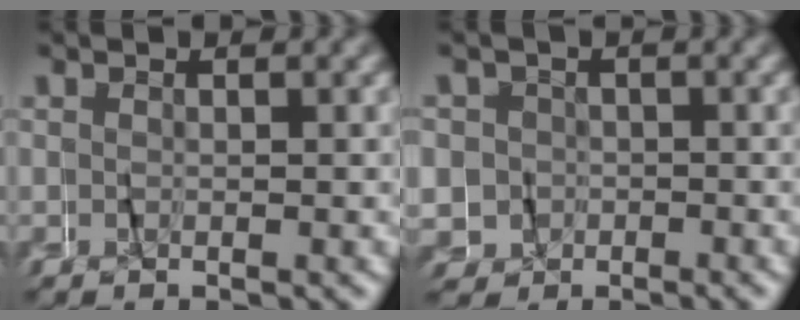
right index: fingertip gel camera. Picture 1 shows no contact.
{"total": 5.3, "force": [0.1, 5.2, 1.0], "torque": [-0.035, -0.002, -0.004]}